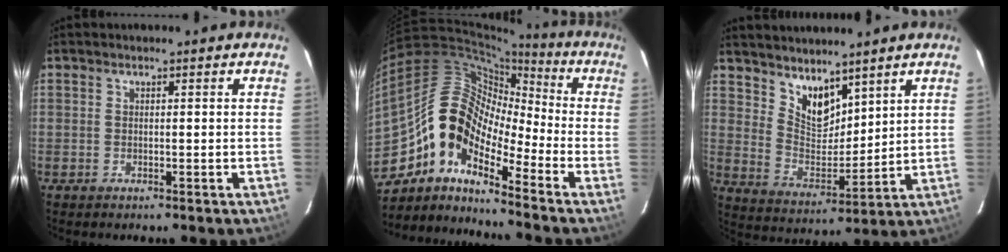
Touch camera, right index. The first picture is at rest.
{"total": 10.8, "force": [-7.0, 5.0, 6.5], "torque": [-0.104, 0.025, -0.155]}
{"total": 8.8, "force": [6.8, 4.3, 3.7], "torque": [-0.059, -0.002, 0.137]}